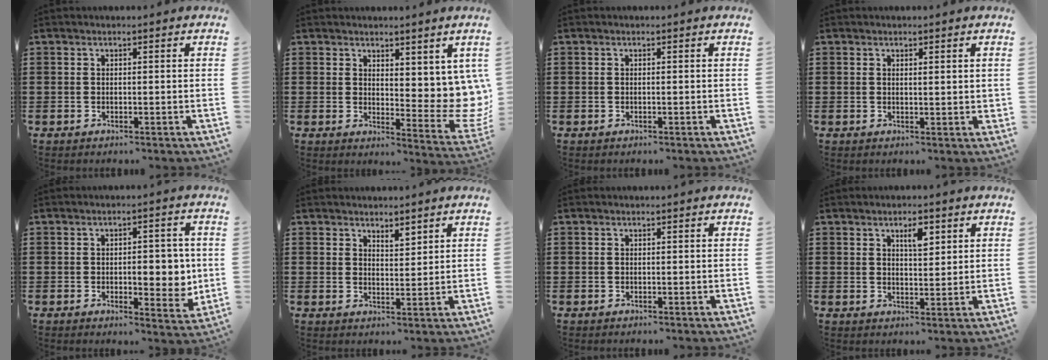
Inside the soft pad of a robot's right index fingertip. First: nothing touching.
{"total": 6.2, "force": [3.5, 3.5, 3.7], "torque": [-0.043, -0.034, 0.066]}
{"total": 0.0}
{"total": 0.9, "force": [0.6, 0.2, 0.6], "torque": [-0.012, 0.003, 0.010]}
{"total": 6.2, "force": [-0.2, 2.8, 5.5], "torque": [-0.066, -0.004, -0.010]}
{"total": 2.5, "force": [2.4, 0.7, 0.0], "torque": [-0.006, 0.003, 0.046]}
{"total": 0.0}
{"total": 3.3, "force": [1.8, 1.1, 2.5], "torque": [-0.039, -0.001, 0.027]}